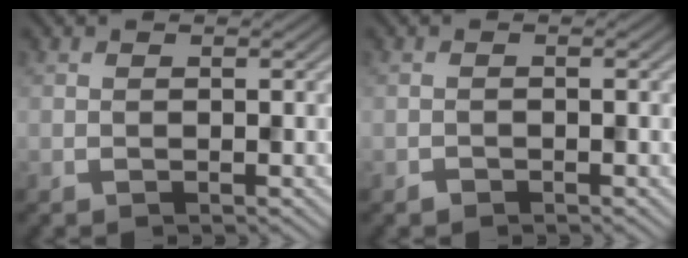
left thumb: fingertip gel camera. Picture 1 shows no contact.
{"total": 0.7, "force": [-0.6, 0.4, 0.1], "torque": [-0.001, -0.002, -0.011]}